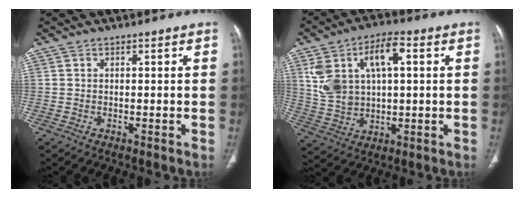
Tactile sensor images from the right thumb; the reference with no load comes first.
{"total": 13.7, "force": [3.7, 7.6, 10.7], "torque": [-0.192, 0.012, 0.074]}